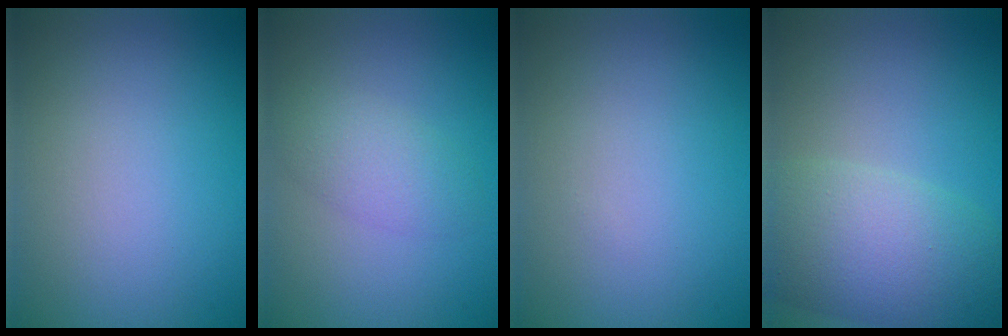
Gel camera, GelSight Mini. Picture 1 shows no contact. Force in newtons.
{"total": 2.7, "press": 2.7, "slide": 0.1}
{"total": 0.0}
{"total": 7.3, "press": 7.3, "slide": 0.2}